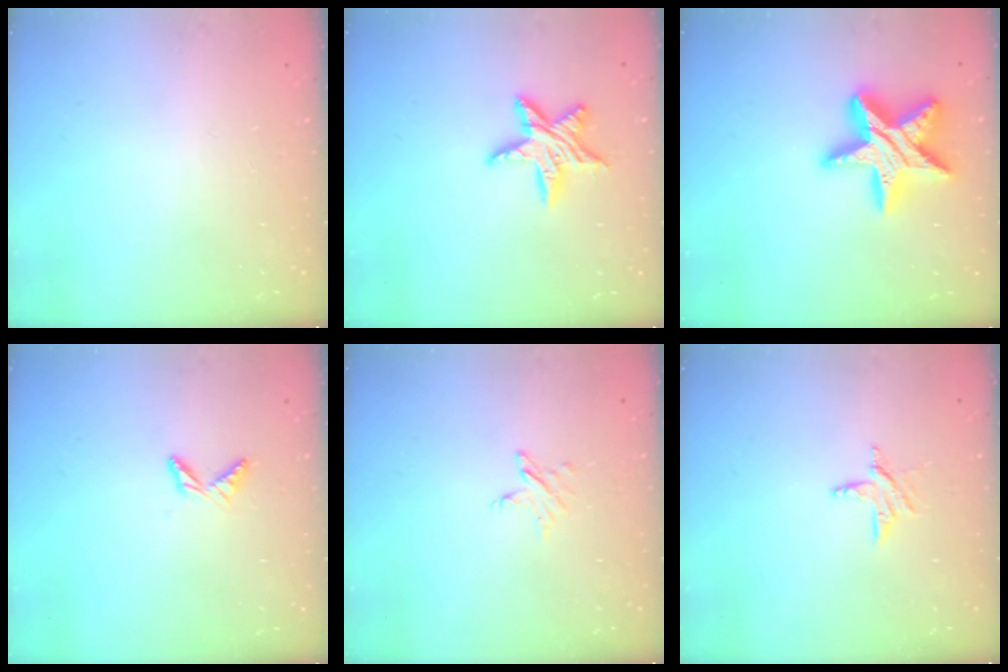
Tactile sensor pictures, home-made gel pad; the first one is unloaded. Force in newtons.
{"total": 10.7, "press": 10.7, "slide": 0.7}
{"total": 18.9, "press": 18.8, "slide": 1.5}
{"total": 4.7, "press": 4.7, "slide": 0.4}
{"total": 4.0, "press": 4.0, "slide": 0.5}
{"total": 6.0, "press": 6.0, "slide": 0.4}